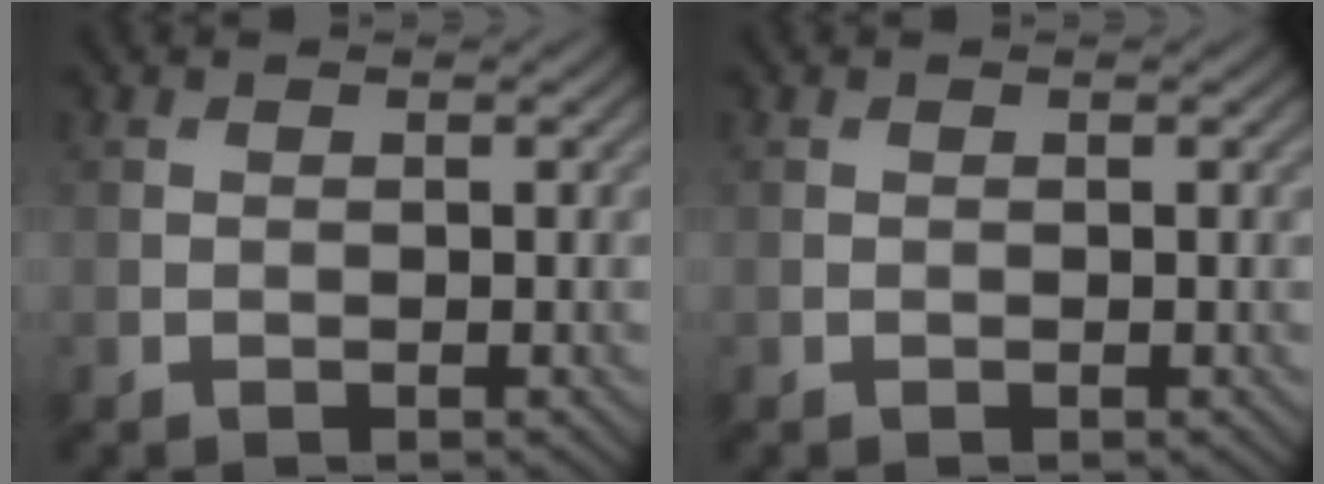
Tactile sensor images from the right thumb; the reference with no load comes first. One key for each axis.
{"total": 0.0}